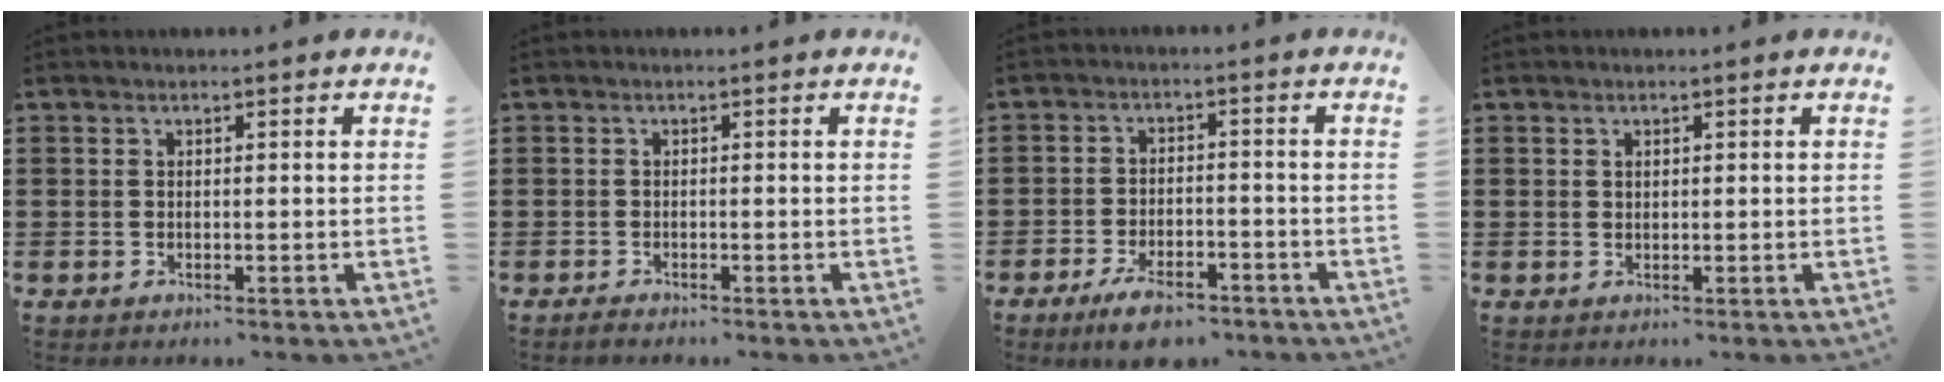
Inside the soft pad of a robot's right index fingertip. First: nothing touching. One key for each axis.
{"total": 0.7, "fx": -0.7, "fy": 0.1, "fz": 0.0, "tx": -0.001, "ty": 0.000, "tz": -0.015}
{"total": 5.2, "fx": -4.2, "fy": 1.4, "fz": 2.8, "tx": -0.049, "ty": 0.010, "tz": -0.077}
{"total": 0.7, "fx": 0.4, "fy": 0.5, "fz": 0.2, "tx": -0.005, "ty": 0.003, "tz": 0.008}